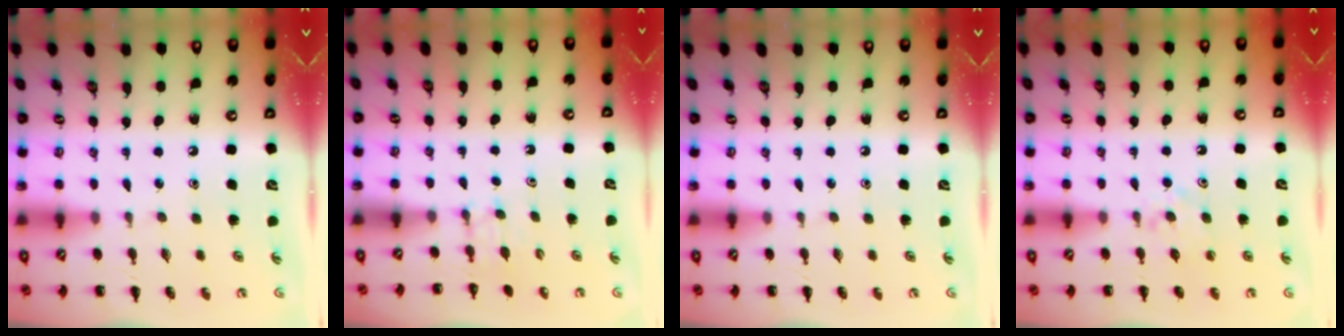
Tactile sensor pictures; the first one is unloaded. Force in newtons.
{"total": 2.6, "press": 2.4, "slide": 1.0}
{"total": 0.0}
{"total": 4.5, "press": 4.2, "slide": 1.5}